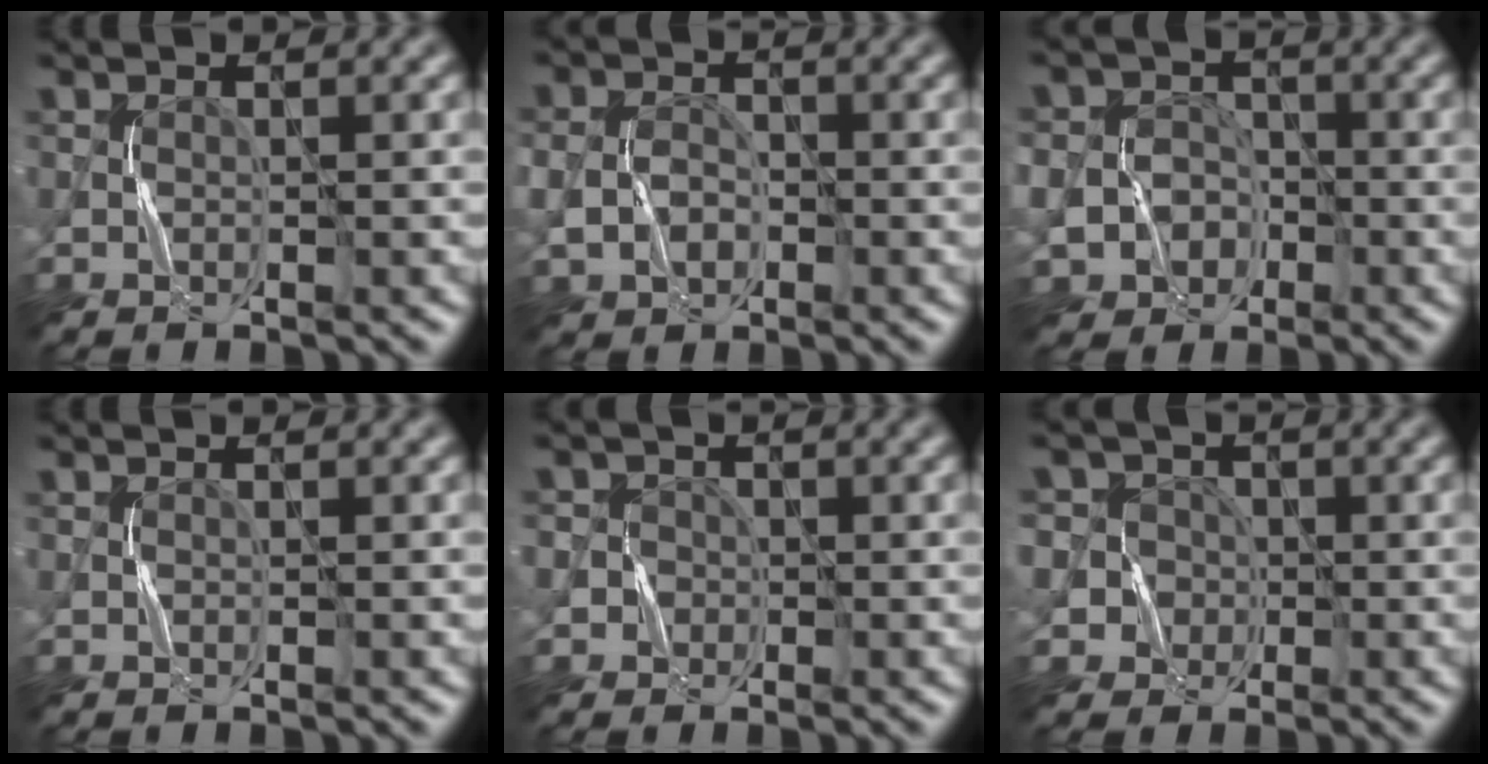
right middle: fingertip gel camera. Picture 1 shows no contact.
{"total": 2.7, "force": [-0.5, 2.2, 1.4], "torque": [-0.026, -0.002, -0.011]}
{"total": 6.9, "force": [-2.5, 6.1, 2.2], "torque": [-0.026, -0.021, -0.063]}
{"total": 0.0}
{"total": 2.3, "force": [-0.7, 2.2, 0.0], "torque": [0.017, 0.008, -0.023]}
{"total": 6.5, "force": [-1.5, 6.2, 1.1], "torque": [-0.026, 0.014, -0.058]}